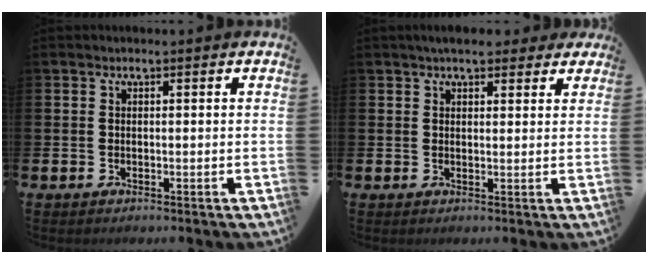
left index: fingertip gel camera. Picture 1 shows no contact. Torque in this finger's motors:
{"motor_torque": [0.11, -0.28, -0.46, 0.11]}